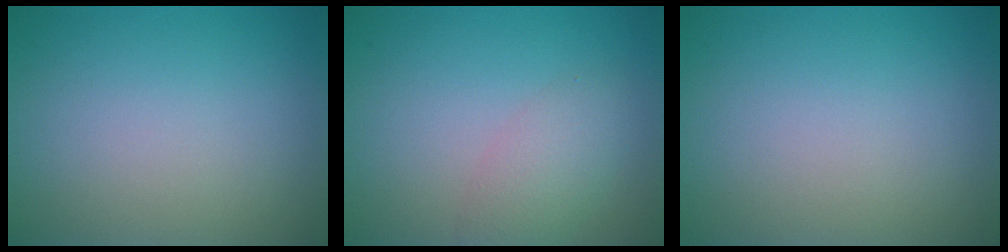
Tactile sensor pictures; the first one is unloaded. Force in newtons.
{"total": 2.6, "press": 2.6, "slide": 0.1}
{"total": 0.0}